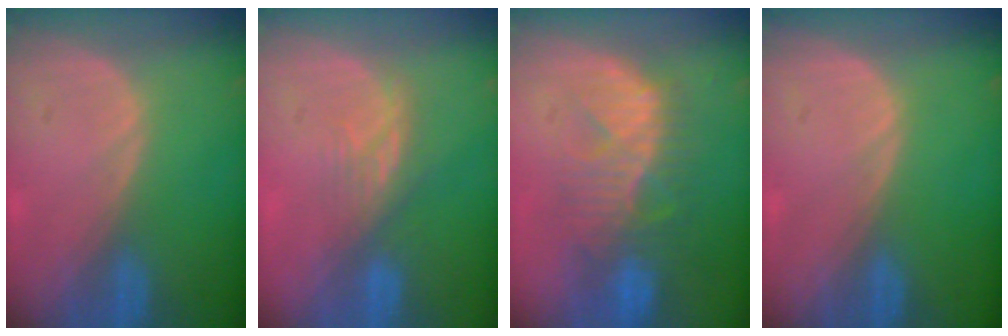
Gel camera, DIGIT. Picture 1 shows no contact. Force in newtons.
{"total": 4.0, "press": 3.7, "slide": 1.4}
{"total": 9.8, "press": 9.0, "slide": 3.9}
{"total": 0.0}